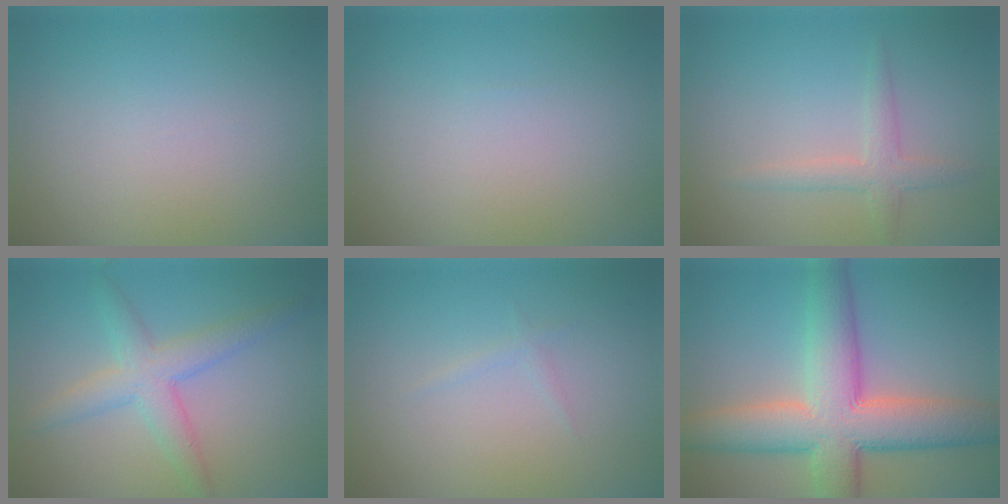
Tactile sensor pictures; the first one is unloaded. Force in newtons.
{"total": 0.0}
{"total": 2.1, "press": 2.1, "slide": 0.0}
{"total": 4.0, "press": 4.0, "slide": 0.1}
{"total": 0.7, "press": 0.7, "slide": 0.1}
{"total": 10.4, "press": 10.4, "slide": 0.6}